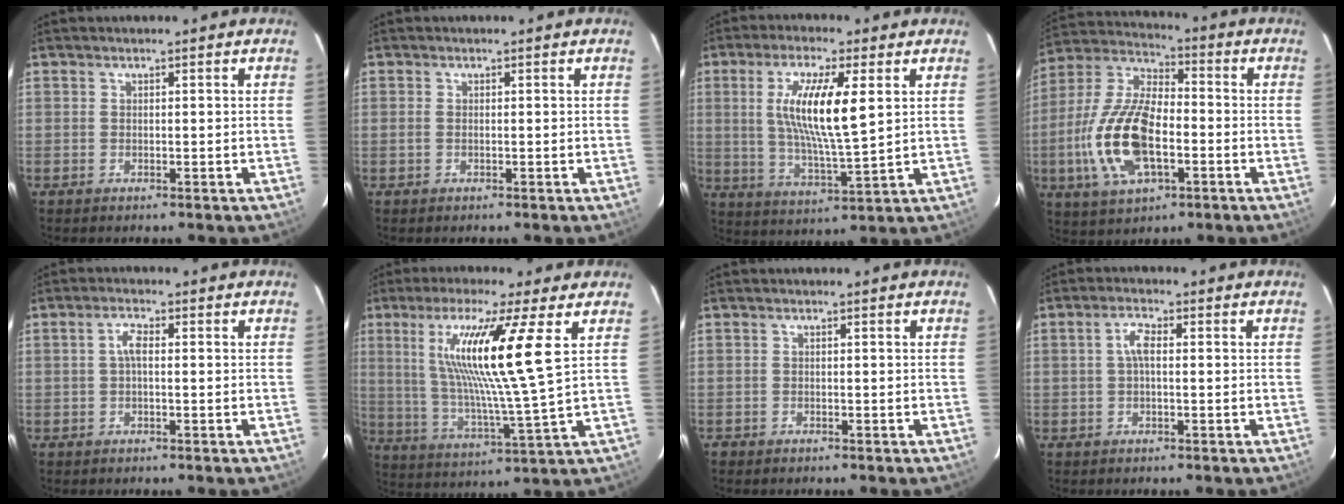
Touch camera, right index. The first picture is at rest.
{"total": 0.5, "force": [0.0, 0.4, 0.3], "torque": [-0.006, 0.002, -0.001]}
{"total": 12.6, "force": [3.0, 2.2, 12.1], "torque": [-0.226, -0.005, 0.058]}
{"total": 17.6, "force": [-4.4, 8.2, 14.9], "torque": [-0.321, -0.001, -0.082]}
{"total": 2.2, "force": [0.0, 0.8, 2.1], "torque": [-0.044, 0.008, -0.001]}
{"total": 16.2, "force": [5.7, -0.6, 15.1], "torque": [-0.267, -0.008, 0.108]}
{"total": 0.9, "force": [-0.7, 0.6, -0.1], "torque": [-0.002, 0.003, -0.012]}
{"total": 2.8, "force": [0.1, 1.1, 2.6], "torque": [-0.054, 0.009, 0.002]}